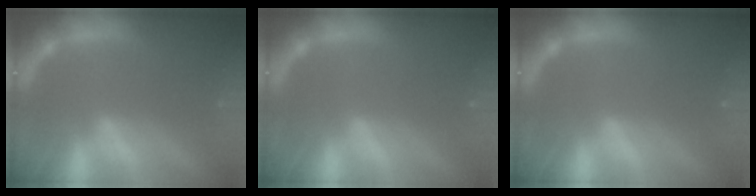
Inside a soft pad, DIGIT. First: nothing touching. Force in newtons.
{"total": 0.0}
{"total": 0.0}